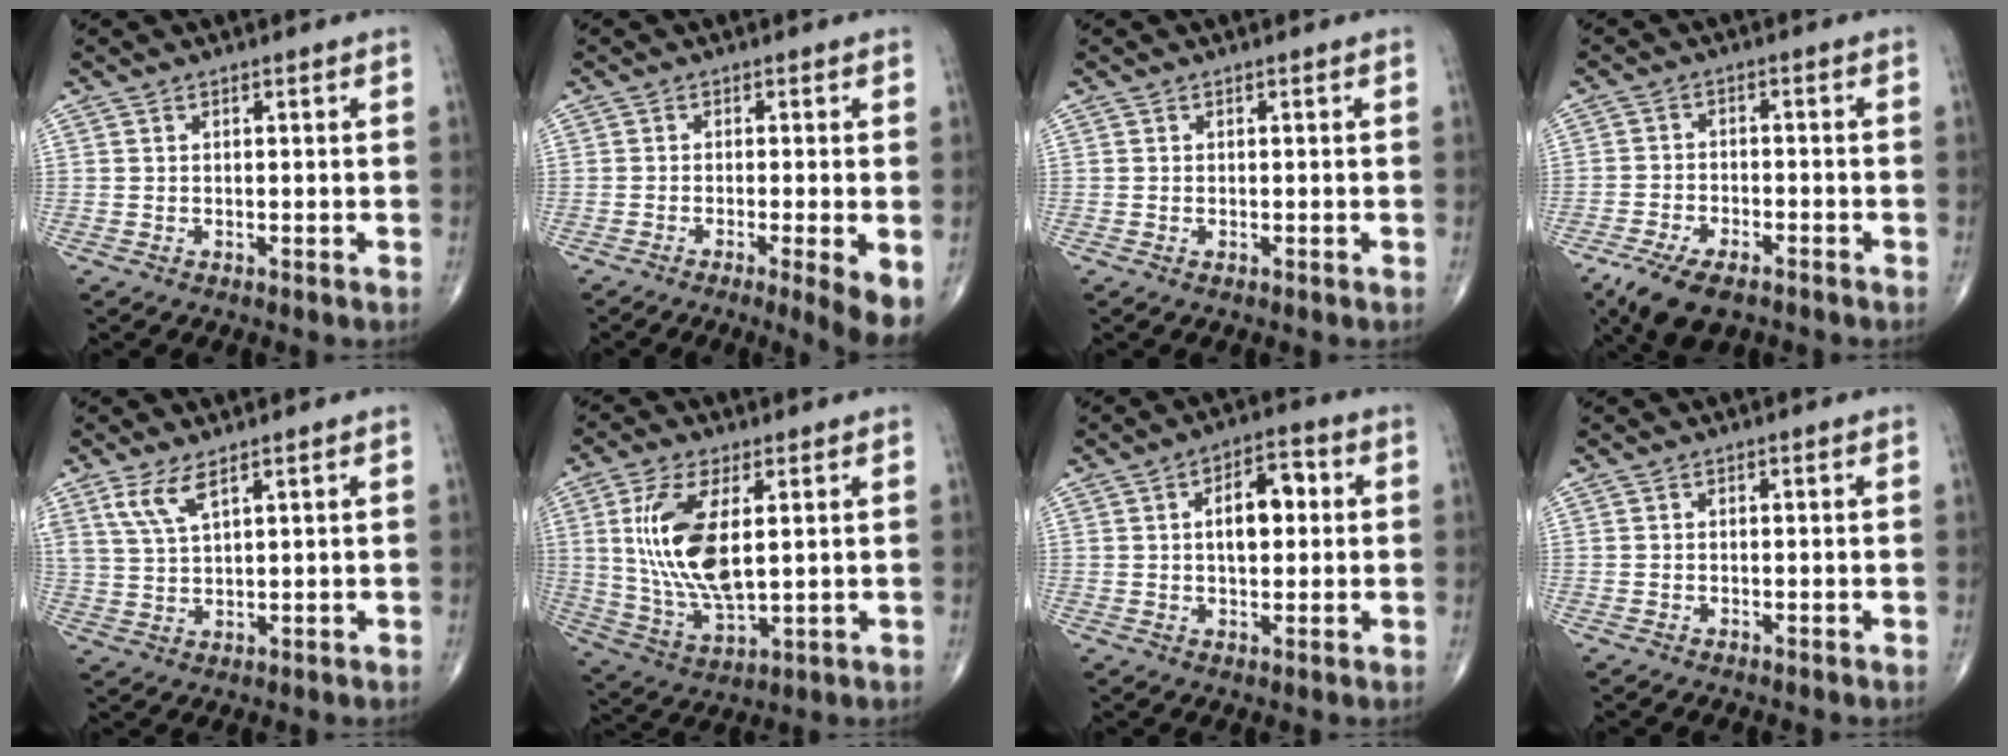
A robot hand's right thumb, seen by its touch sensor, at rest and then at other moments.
{"total": 5.8, "force": [-2.1, 0.5, 5.4], "torque": [-0.087, -0.013, -0.038]}
{"total": 0.0}
{"total": 9.3, "force": [-6.2, 3.9, 5.7], "torque": [-0.101, 0.009, -0.111]}
{"total": 5.3, "force": [3.2, 1.7, 3.9], "torque": [-0.087, -0.011, 0.074]}
{"total": 14.9, "force": [2.9, 6.5, 13.1], "torque": [-0.268, -0.019, 0.066]}
{"total": 8.3, "force": [1.2, 4.5, 6.9], "torque": [-0.087, 0.016, 0.013]}
{"total": 0.0}